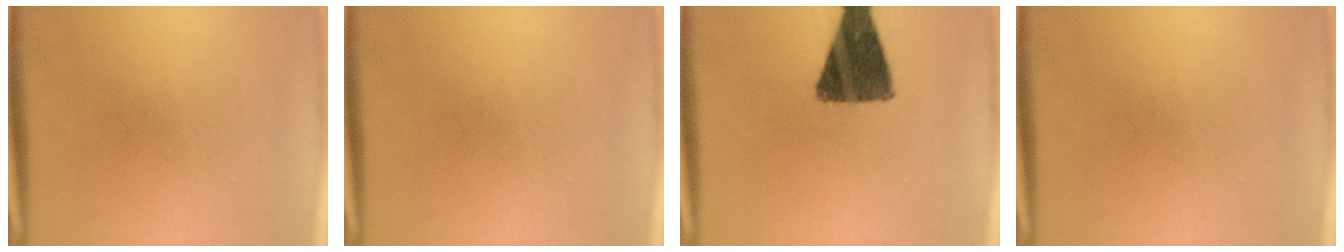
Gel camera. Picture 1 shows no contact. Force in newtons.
{"total": 0.0}
{"total": 12.4}
{"total": 0.0}